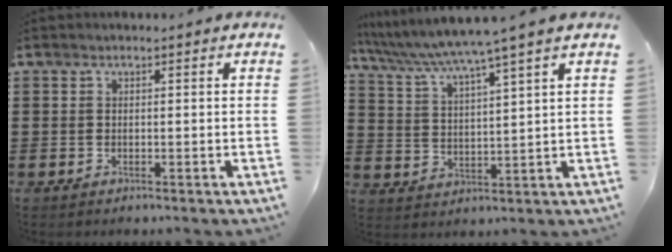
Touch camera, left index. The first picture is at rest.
{"total": 5.5, "force": [4.8, -1.1, 2.5], "torque": [-0.069, -0.032, 0.076]}